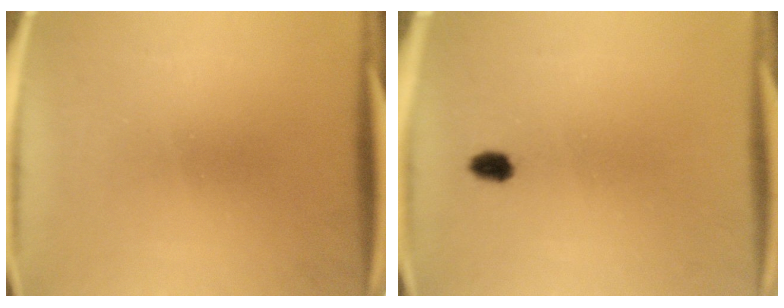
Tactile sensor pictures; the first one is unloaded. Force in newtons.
{"total": 2.2}